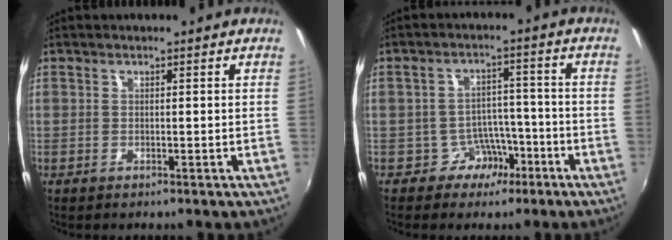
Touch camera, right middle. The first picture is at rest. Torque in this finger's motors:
{"motor_torque": [0.39, -0.40, 0.02, -0.02]}